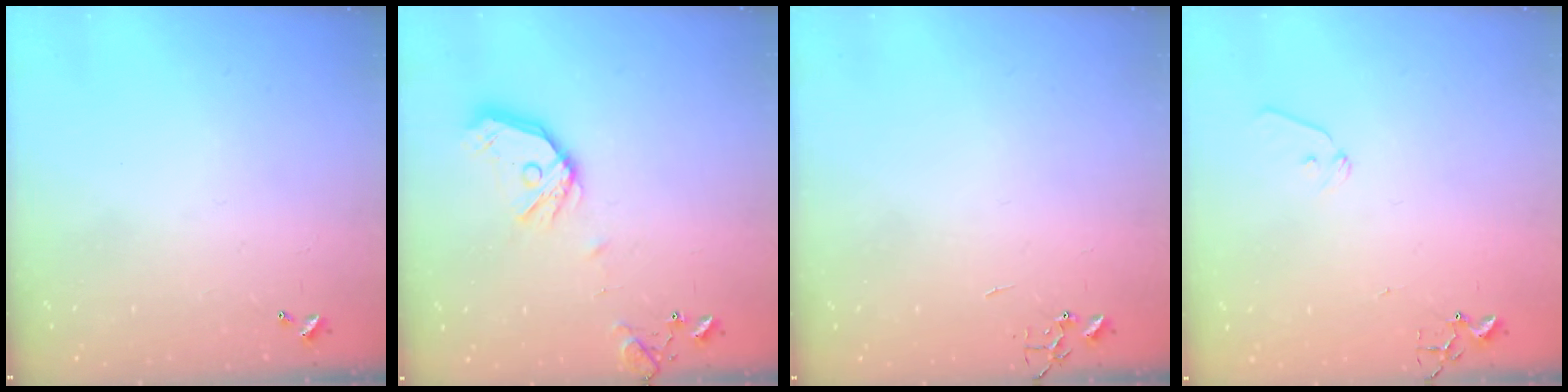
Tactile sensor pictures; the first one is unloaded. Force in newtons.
{"total": 13.4, "press": 13.2, "slide": 2.1}
{"total": 0.0}
{"total": 7.0, "press": 6.9, "slide": 0.8}